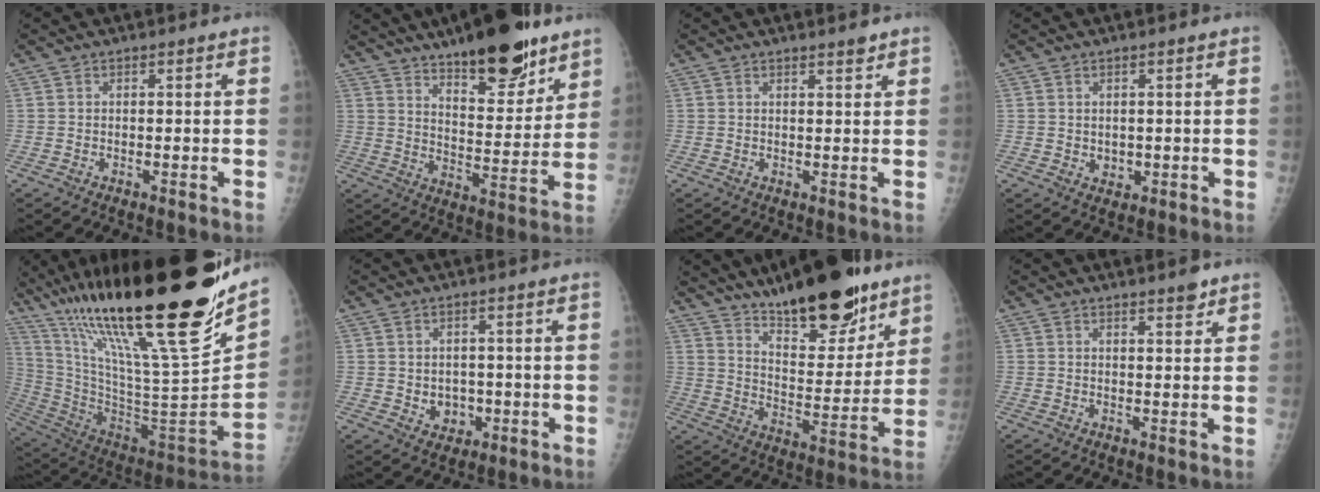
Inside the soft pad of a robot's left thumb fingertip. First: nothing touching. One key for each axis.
{"total": 18.8, "fx": 13.1, "fy": 6.3, "fz": 11.9, "tx": -0.141, "ty": -0.076, "tz": 0.207}
{"total": 1.7, "fx": 1.5, "fy": 0.2, "fz": 0.9, "tx": -0.009, "ty": -0.012, "tz": 0.022}
{"total": 2.2, "fx": 0.4, "fy": 1.6, "fz": 1.3, "tx": -0.011, "ty": -0.006, "tz": 0.013}
{"total": 38.2, "fx": 25.0, "fy": 5.8, "fz": 28.3, "tx": -0.453, "ty": -0.100, "tz": 0.425}
{"total": 4.1, "fx": -0.4, "fy": 3.5, "fz": 2.0, "tx": -0.008, "ty": 0.001, "tz": 0.004}
{"total": 20.5, "fx": 15.0, "fy": 6.7, "fz": 12.4, "tx": -0.146, "ty": -0.091, "tz": 0.242}
{"total": 2.6, "fx": 2.1, "fy": 0.4, "fz": 1.5, "tx": -0.015, "ty": -0.015, "tz": 0.030}